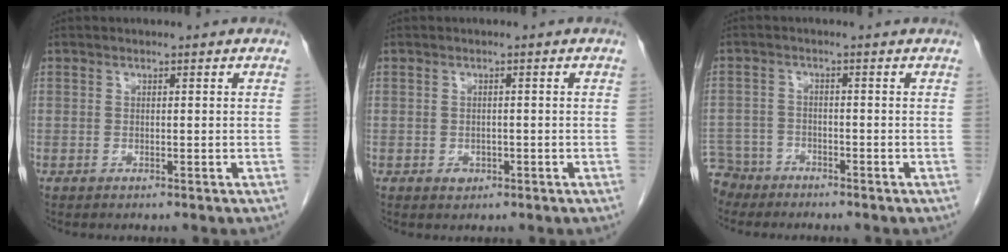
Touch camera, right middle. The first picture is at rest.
{"total": 1.4, "force": [-0.6, 1.1, 0.6], "torque": [-0.009, 0.003, -0.003]}
{"total": 6.0, "force": [-5.1, 3.1, 0.0], "torque": [0.001, -0.005, -0.093]}